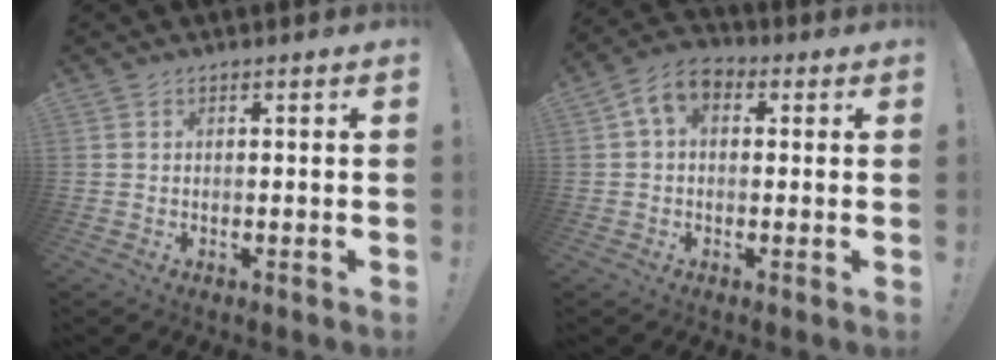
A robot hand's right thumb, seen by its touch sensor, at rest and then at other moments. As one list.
[{"total": 7.2, "force": [1.7, 4.6, 5.2], "torque": [-0.094, 0.007, 0.039]}]